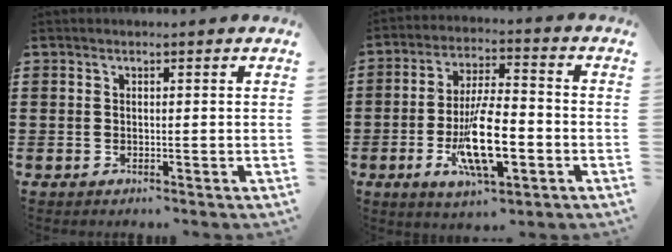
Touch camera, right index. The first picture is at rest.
{"total": 12.4, "force": [-3.5, 4.4, 11.1], "torque": [-0.213, -0.012, -0.062]}